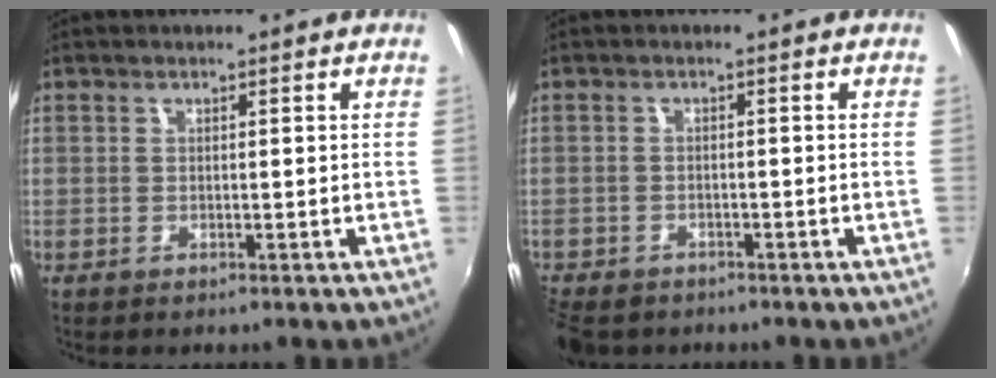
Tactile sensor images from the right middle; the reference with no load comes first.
{"total": 7.0, "force": [-5.2, 4.0, 2.7], "torque": [-0.081, -0.022, -0.090]}